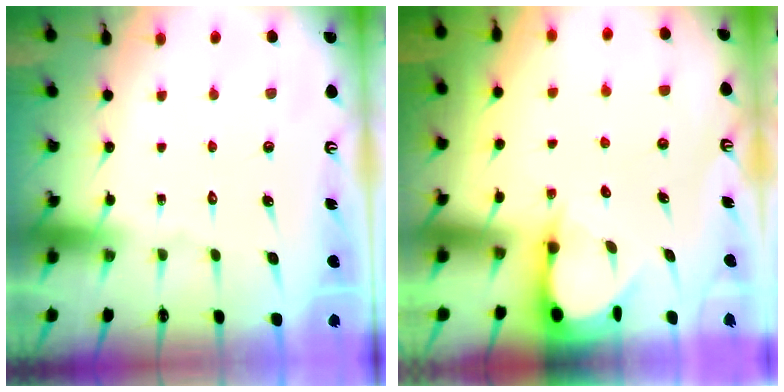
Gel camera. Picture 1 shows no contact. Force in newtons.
{"total": 3.5, "press": 3.5, "slide": 0.4}